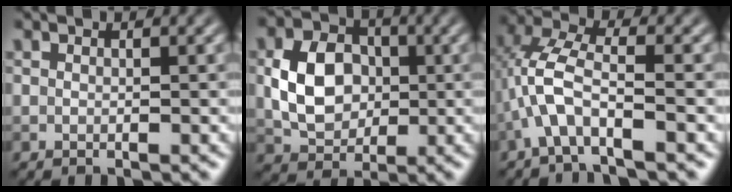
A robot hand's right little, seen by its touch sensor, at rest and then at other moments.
{"total": 5.9, "force": [0.0, 4.6, 3.8], "torque": [-0.074, 0.004, 0.000]}
{"total": 4.8, "force": [-1.9, 1.5, 4.1], "torque": [-0.091, 0.015, -0.043]}